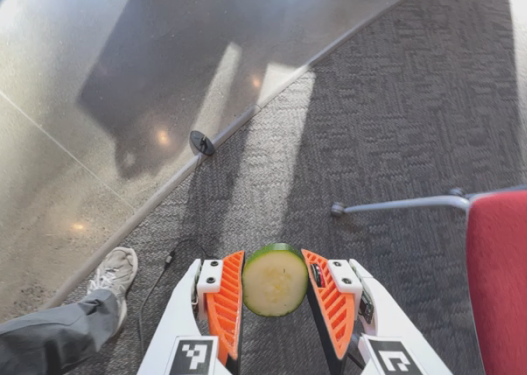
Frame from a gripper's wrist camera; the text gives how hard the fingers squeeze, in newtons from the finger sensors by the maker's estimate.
{"total": 10.5, "left": 10.8, "right": 10.2}